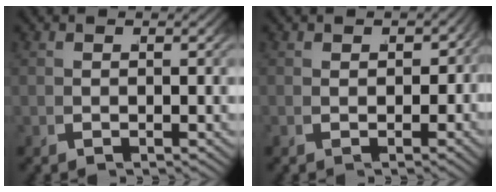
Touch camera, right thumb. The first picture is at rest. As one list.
[{"total": 2.7, "force": [-0.6, 2.3, 1.3], "torque": [-0.023, -0.023, 0.005]}]